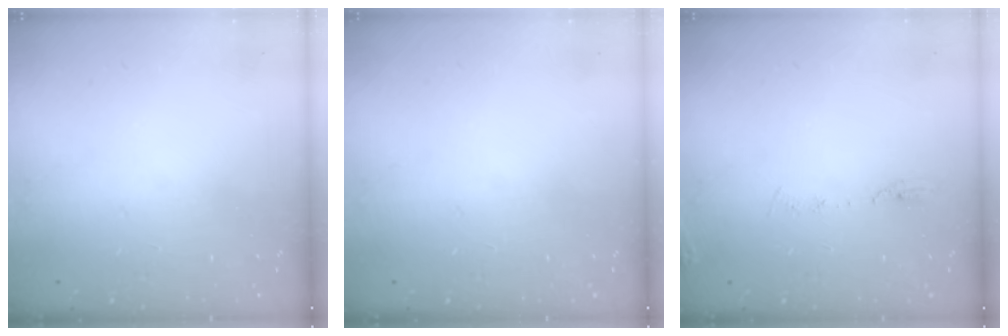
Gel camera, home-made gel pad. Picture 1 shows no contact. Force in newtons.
{"total": 0.0}
{"total": 6.4, "press": 6.2, "slide": 1.6}